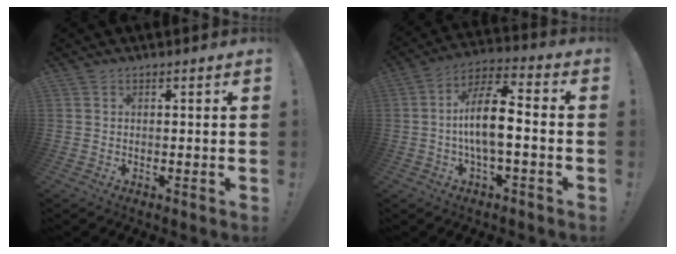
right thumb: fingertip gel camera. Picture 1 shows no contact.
{"total": 12.6, "force": [-1.7, 4.6, 11.6], "torque": [-0.215, 0.014, -0.036]}